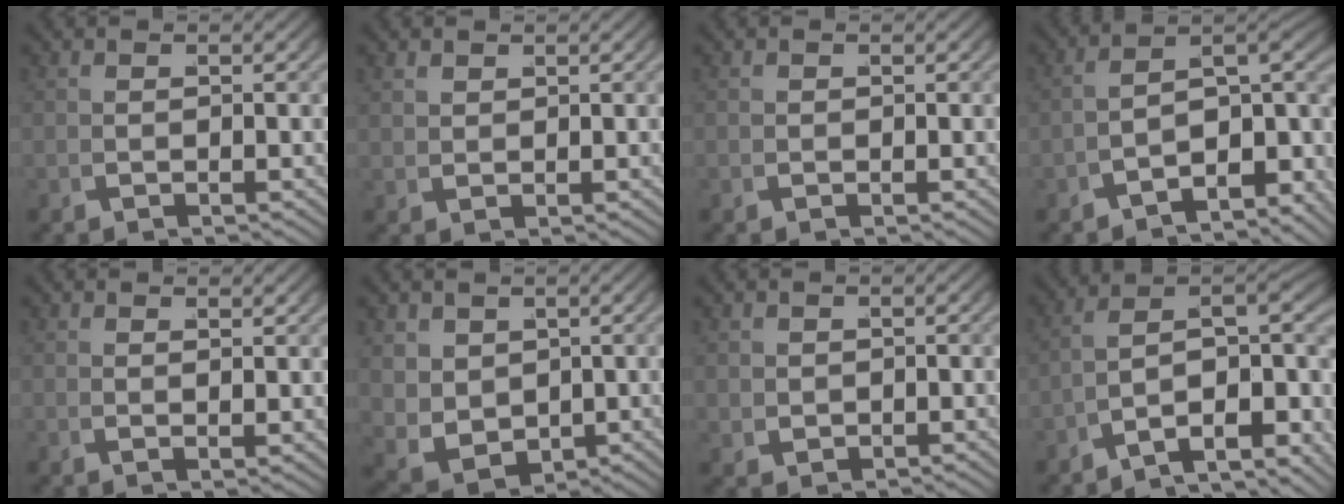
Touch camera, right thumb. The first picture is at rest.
{"total": 1.3, "force": [1.3, 0.2, 0.2], "torque": [0.003, 0.003, 0.032]}
{"total": 0.5, "force": [0.2, 0.5, 0.1], "torque": [-0.003, -0.004, 0.005]}
{"total": 9.2, "force": [-2.6, 5.5, 7.0], "torque": [-0.106, -0.016, -0.038]}
{"total": 1.4, "force": [1.2, -0.1, 0.6], "torque": [-0.008, 0.000, 0.025]}
{"total": 6.5, "force": [-0.6, 5.2, 3.8], "torque": [-0.096, -0.047, 0.021]}
{"total": 1.4, "force": [0.5, 1.1, 0.7], "torque": [-0.012, -0.009, 0.022]}
{"total": 13.3, "force": [-2.6, 9.1, 9.4], "torque": [-0.161, -0.042, -0.039]}